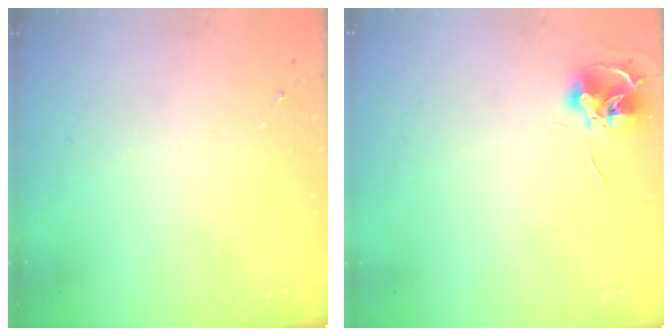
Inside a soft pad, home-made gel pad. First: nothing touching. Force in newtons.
{"total": 7.9, "press": 7.9, "slide": 0.4}